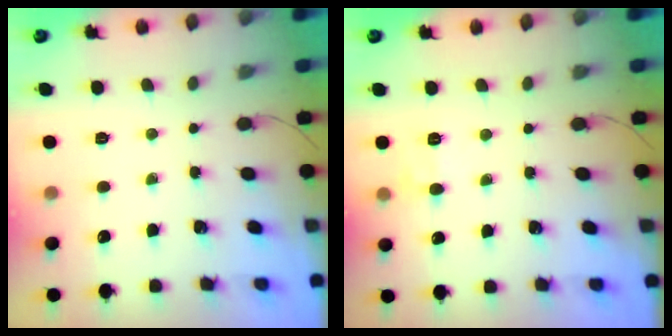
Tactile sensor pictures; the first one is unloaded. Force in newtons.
{"total": 6.1, "press": 5.9, "slide": 1.7}